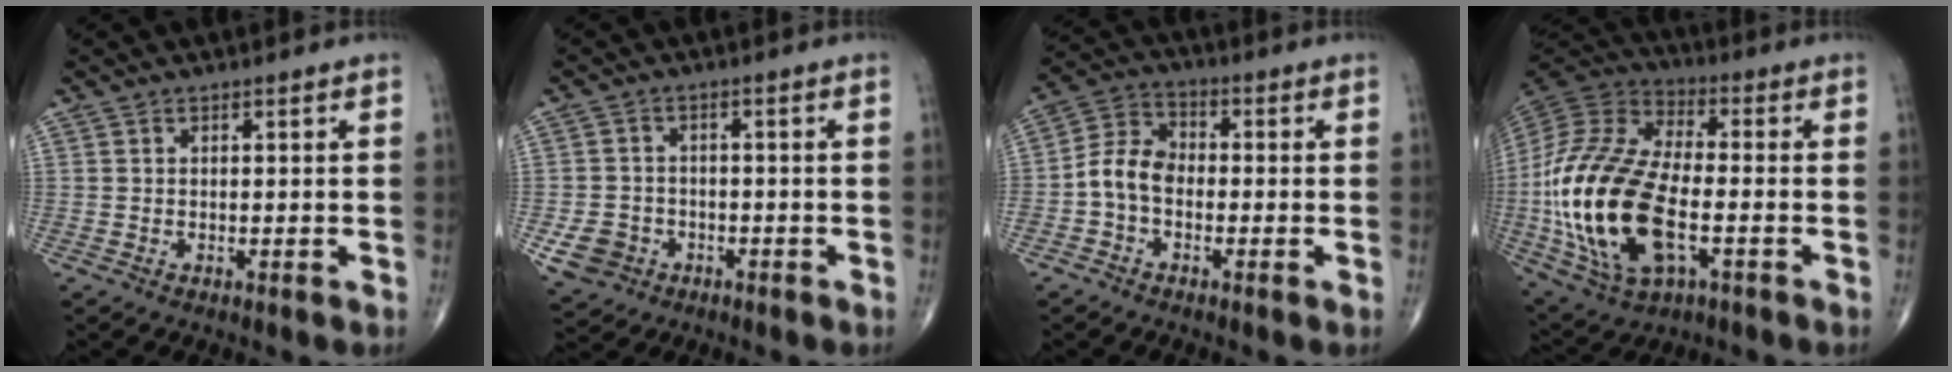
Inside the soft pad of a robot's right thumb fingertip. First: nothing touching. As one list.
[{"total": 6.0, "force": [-2.4, 5.1, 2.0], "torque": [-0.030, 0.014, -0.035]}, {"total": 7.3, "force": [-1.7, 5.2, 4.8], "torque": [-0.078, 0.029, -0.048]}, {"total": 26.6, "force": [-5.1, 13.4, 22.4], "torque": [-0.487, 0.004, -0.086]}]